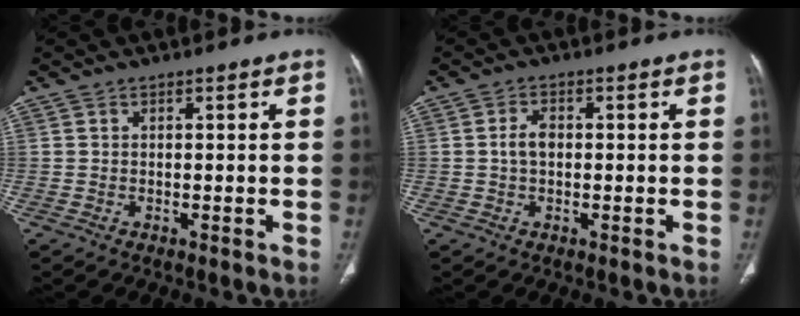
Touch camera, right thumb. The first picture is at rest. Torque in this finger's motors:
{"motor_torque": [-0.25, 0.05, 0.69, -0.47, 0.03]}